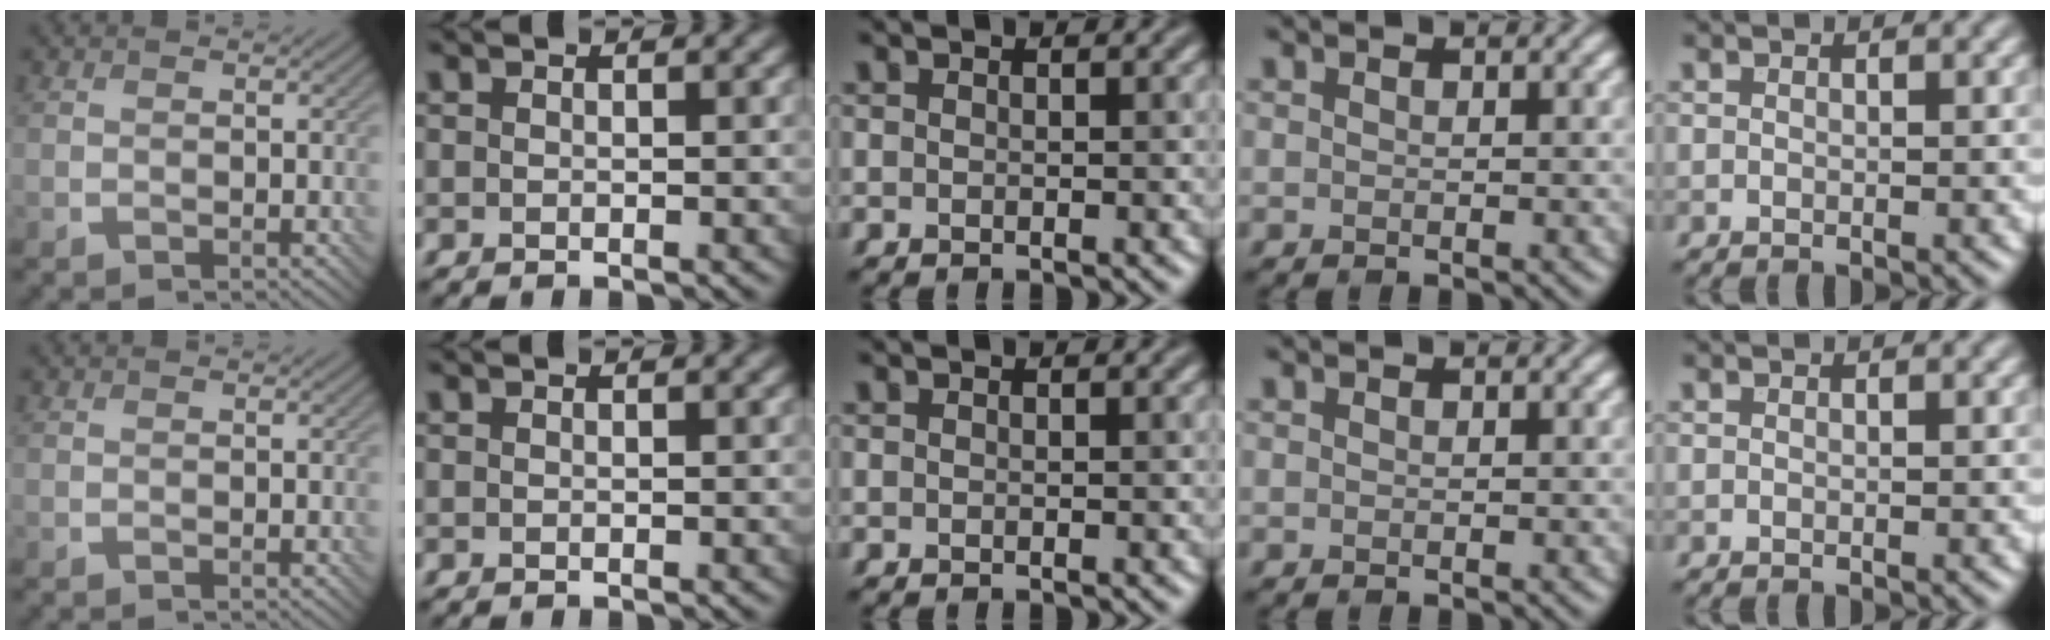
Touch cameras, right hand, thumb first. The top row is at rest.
{}